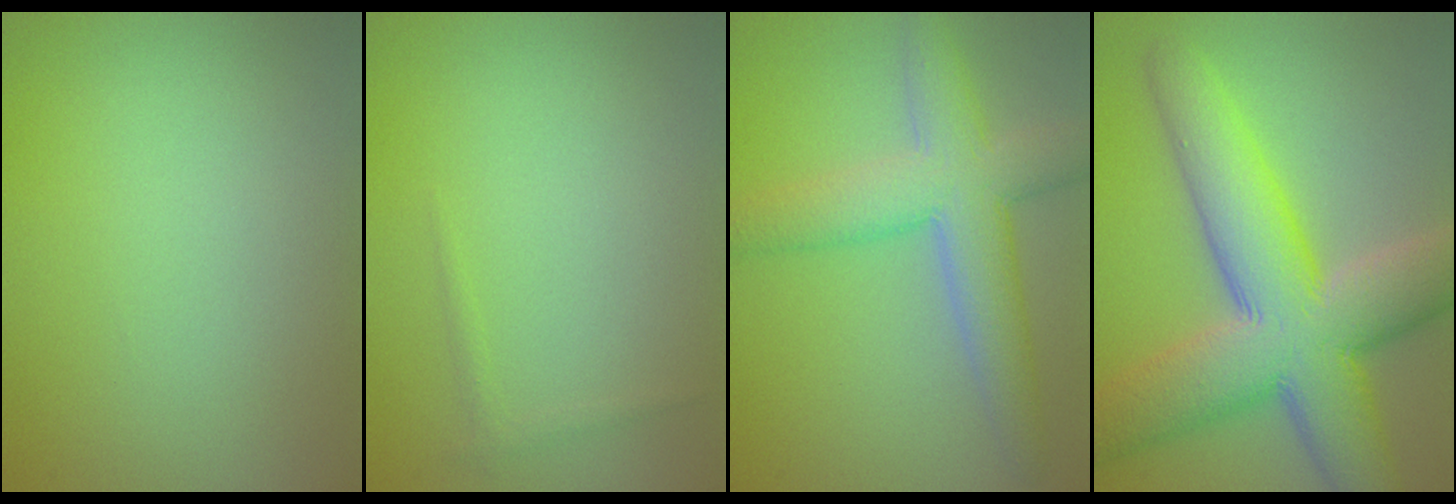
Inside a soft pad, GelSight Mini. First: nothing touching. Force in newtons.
{"total": 0.6, "press": 0.6, "slide": 0.1}
{"total": 6.5, "press": 6.5, "slide": 0.3}
{"total": 11.8, "press": 11.8, "slide": 0.7}